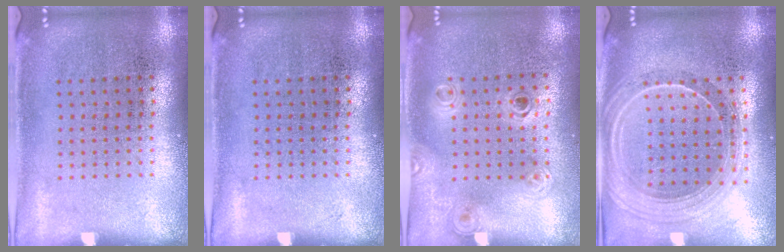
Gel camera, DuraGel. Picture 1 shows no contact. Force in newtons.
{"total": 0.0}
{"total": 1.2, "press": 1.0, "slide": 0.6}
{"total": 2.4, "press": 2.0, "slide": 1.2}